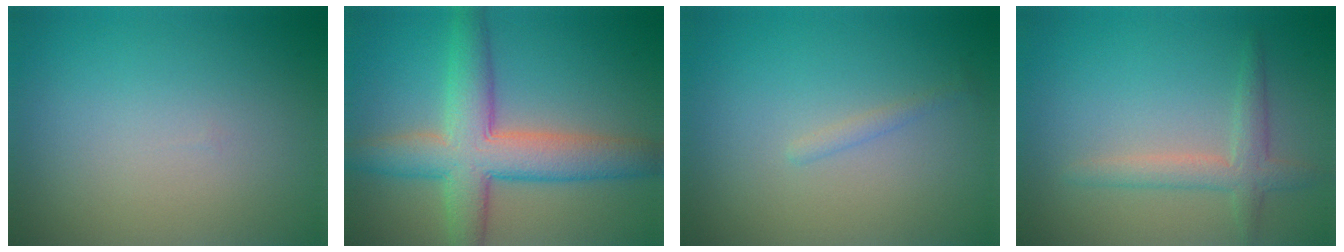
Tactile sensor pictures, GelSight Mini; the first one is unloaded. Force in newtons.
{"total": 7.6, "press": 7.6, "slide": 0.4}
{"total": 0.7, "press": 0.7, "slide": 0.1}
{"total": 2.5, "press": 2.5, "slide": 0.1}